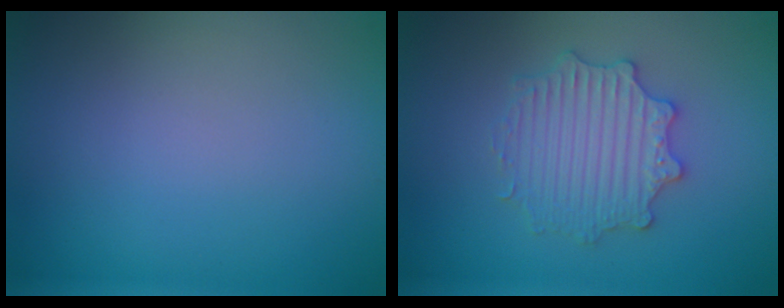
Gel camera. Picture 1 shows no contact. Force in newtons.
{"total": 3.3, "press": 3.3, "slide": 0.6}